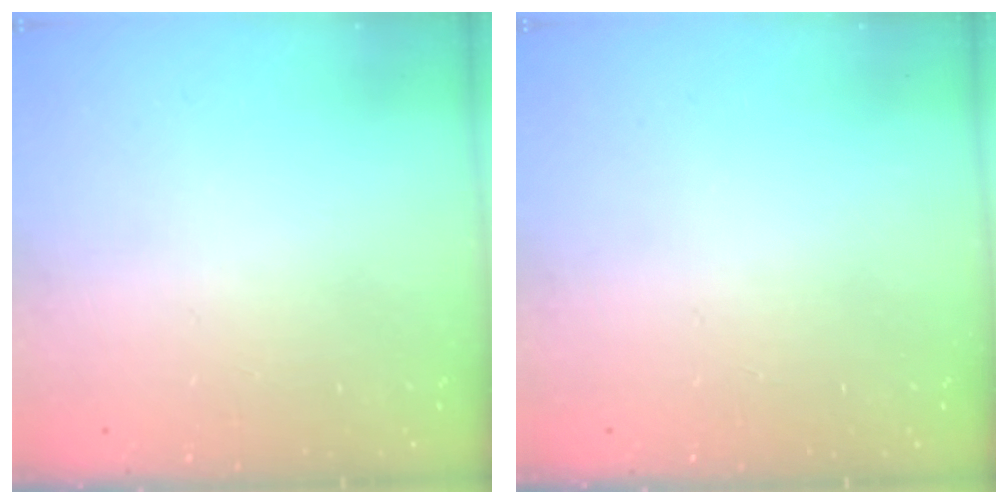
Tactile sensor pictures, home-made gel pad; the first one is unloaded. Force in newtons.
{"total": 0.0}